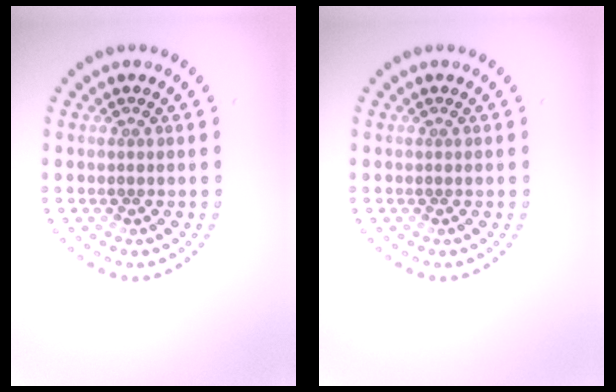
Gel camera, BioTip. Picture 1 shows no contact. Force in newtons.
{"total": 0.0}